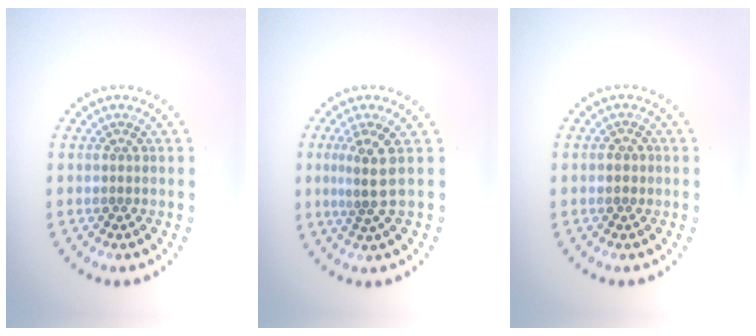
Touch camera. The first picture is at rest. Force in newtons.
{"total": 2.8, "press": 2.0, "slide": 2.0}
{"total": 0.7, "press": 0.7, "slide": 0.0}